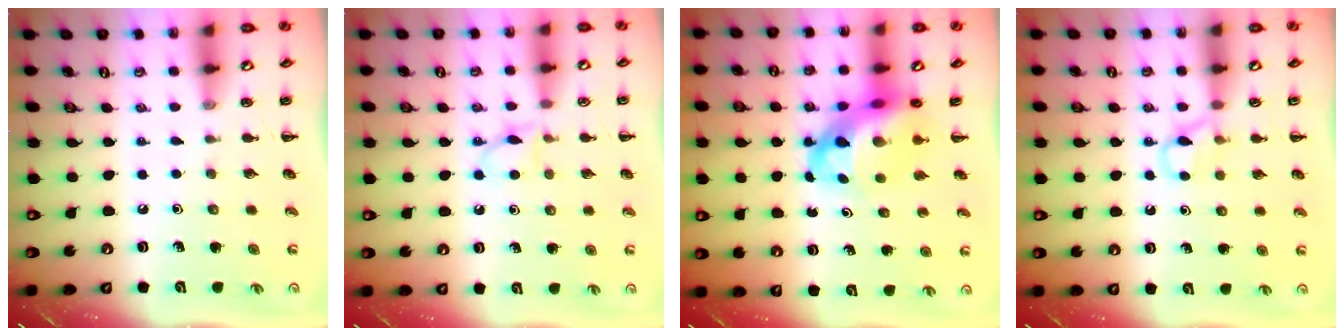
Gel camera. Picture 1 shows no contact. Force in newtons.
{"total": 4.7, "press": 4.4, "slide": 1.5}
{"total": 10.1, "press": 9.8, "slide": 2.5}
{"total": 5.3, "press": 5.1, "slide": 1.6}